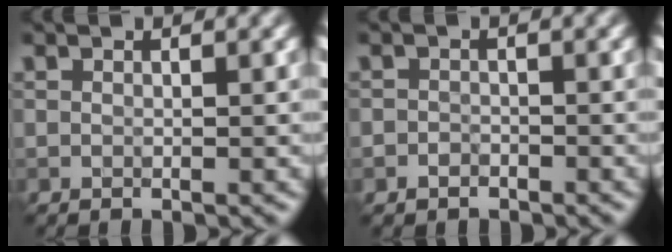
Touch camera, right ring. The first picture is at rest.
{"total": 1.0, "force": [-0.7, 0.7, 0.1], "torque": [0.004, 0.003, -0.012]}